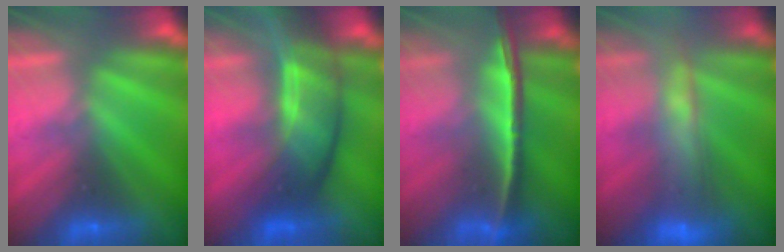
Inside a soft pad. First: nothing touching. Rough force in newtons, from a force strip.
{"total": 8.6}
{"total": 1.4}
{"total": 9.8}